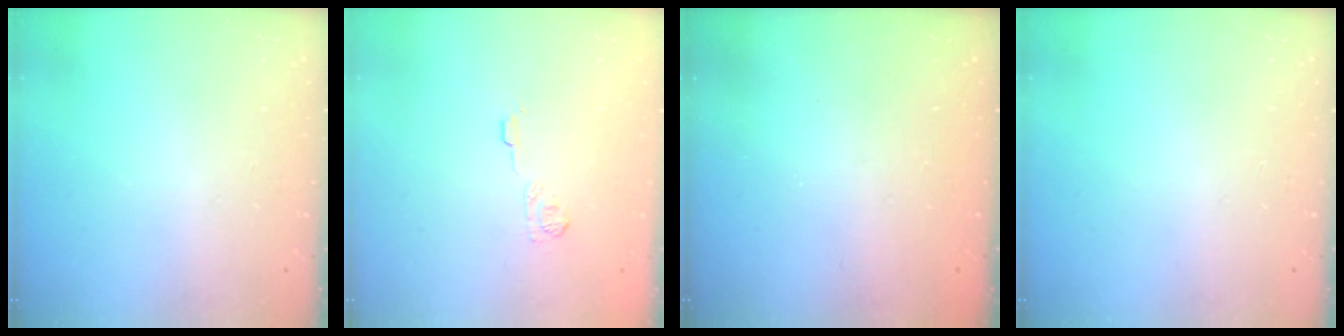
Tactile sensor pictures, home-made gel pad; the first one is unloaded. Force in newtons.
{"total": 7.0, "press": 6.9, "slide": 1.4}
{"total": 2.4, "press": 2.3, "slide": 0.7}
{"total": 0.0}